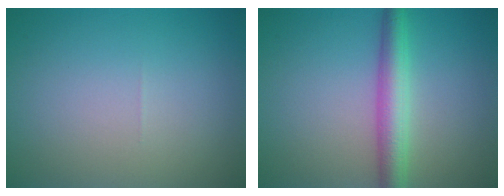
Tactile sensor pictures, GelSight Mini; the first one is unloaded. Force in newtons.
{"total": 4.0, "press": 4.0, "slide": 0.2}